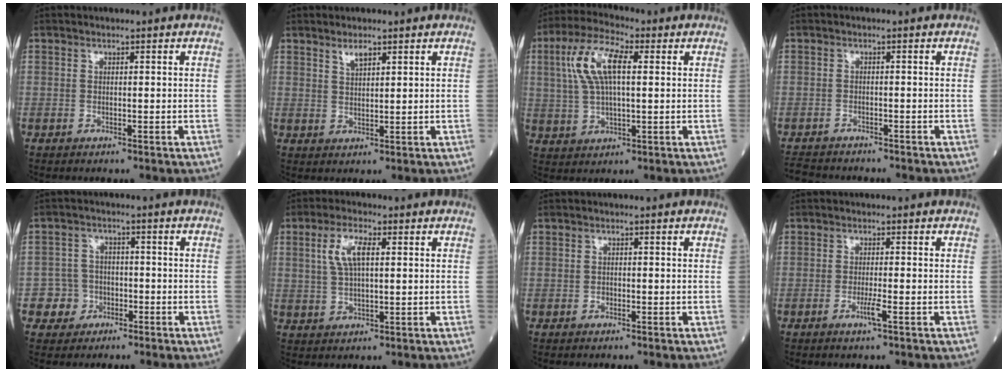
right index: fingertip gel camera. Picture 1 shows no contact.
{"total": 2.2, "force": [1.6, 0.6, 1.4], "torque": [-0.029, 0.002, 0.033]}
{"total": 10.1, "force": [2.6, 3.4, 9.1], "torque": [-0.198, 0.023, 0.051]}
{"total": 5.4, "force": [-5.0, 1.8, 0.8], "torque": [-0.008, -0.009, -0.084]}
{"total": 4.3, "force": [-1.9, 3.9, -0.1], "torque": [0.010, 0.017, -0.034]}
{"total": 5.8, "force": [1.7, 1.8, 5.2], "torque": [-0.113, 0.010, 0.039]}
{"total": 0.5, "force": [-0.3, 0.4, 0.3], "torque": [-0.005, 0.002, -0.006]}
{"total": 2.1, "force": [-1.0, -0.2, 1.9], "torque": [-0.041, -0.004, -0.018]}